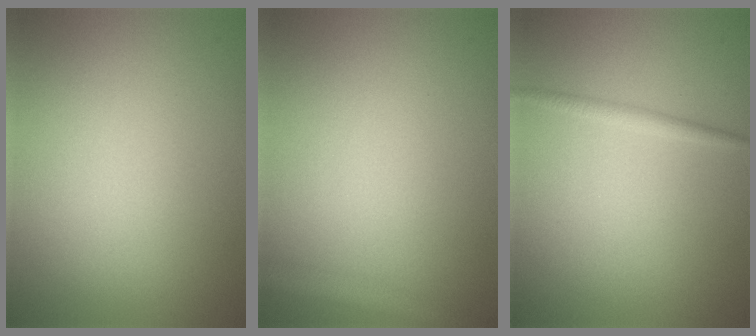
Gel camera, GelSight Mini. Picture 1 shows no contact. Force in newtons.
{"total": 2.1, "press": 2.1, "slide": 0.1}
{"total": 1.1, "press": 1.1, "slide": 0.0}